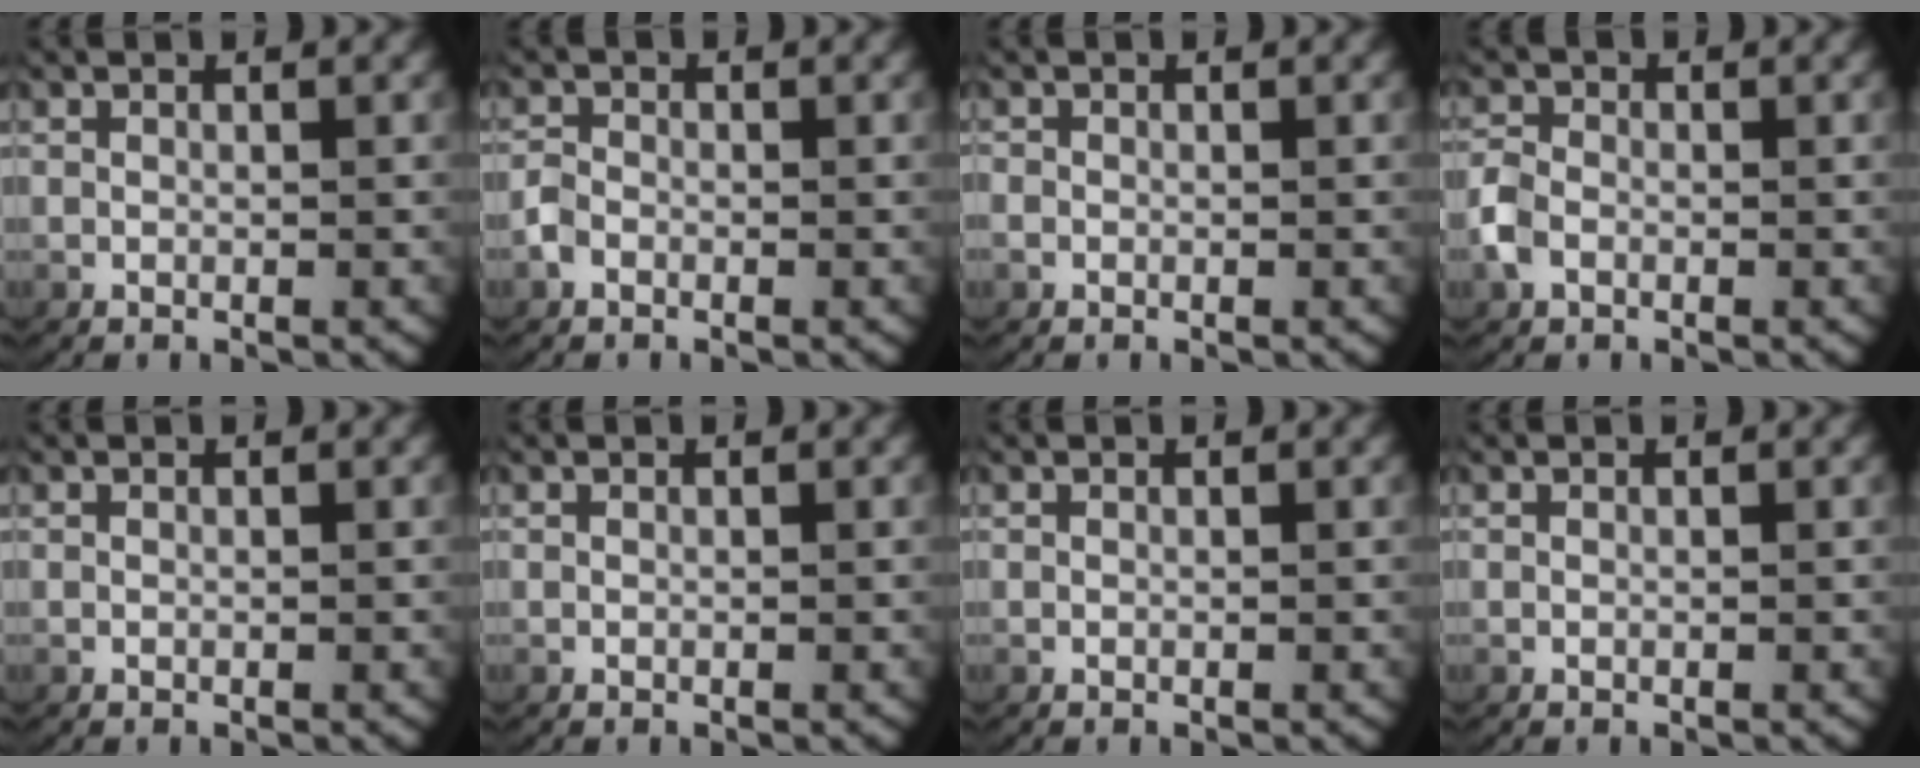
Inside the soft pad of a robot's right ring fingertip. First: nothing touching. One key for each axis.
{"total": 1.3, "fx": -0.7, "fy": 0.9, "fz": 0.5, "tx": -0.019, "ty": -0.003, "tz": -0.015}
{"total": 1.0, "fx": -0.3, "fy": 1.0, "fz": 0.2, "tx": -0.012, "ty": -0.004, "tz": -0.004}
{"total": 2.2, "fx": -0.7, "fy": 1.7, "fz": 1.1, "tx": -0.036, "ty": -0.001, "tz": -0.015}
{"total": 0.0}
{"total": 0.0}
{"total": 0.0}
{"total": 0.0}